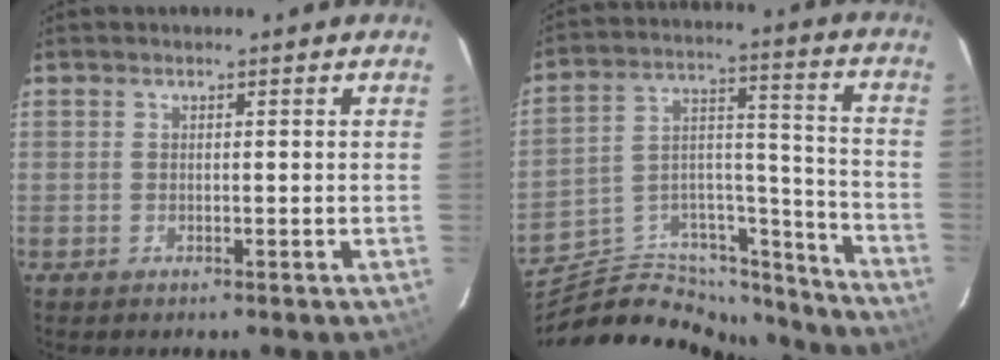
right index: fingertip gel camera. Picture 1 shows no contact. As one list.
[{"total": 21.7, "force": [-17.9, 10.3, 6.8], "torque": [-0.125, 0.073, -0.257]}]